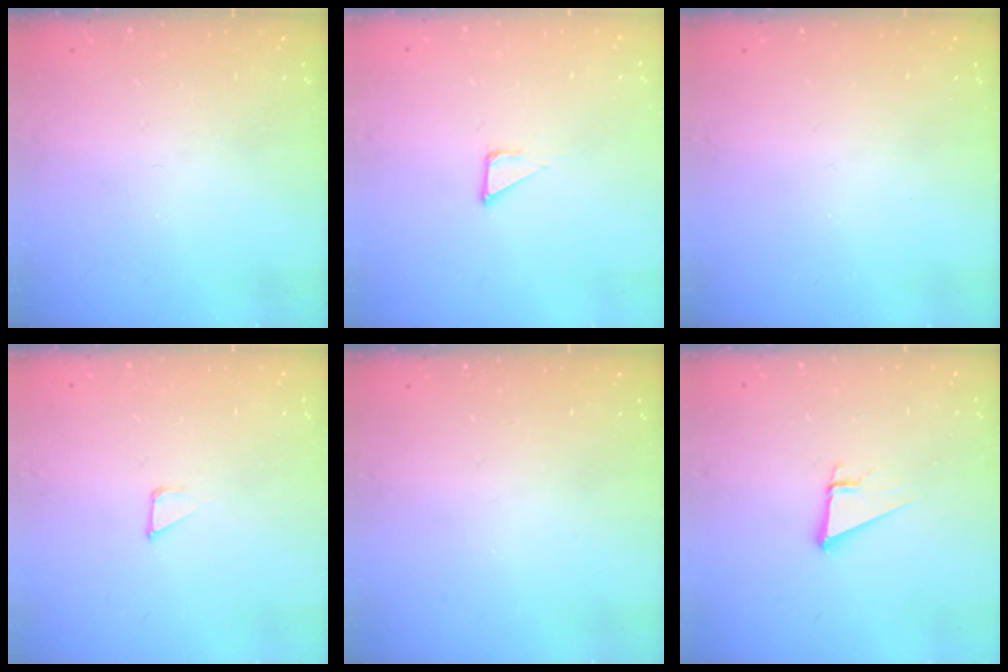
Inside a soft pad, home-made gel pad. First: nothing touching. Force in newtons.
{"total": 3.1, "press": 3.1, "slide": 0.2}
{"total": 0.0}
{"total": 1.7, "press": 1.7, "slide": 0.0}
{"total": 0.0}
{"total": 3.6, "press": 3.6, "slide": 0.3}